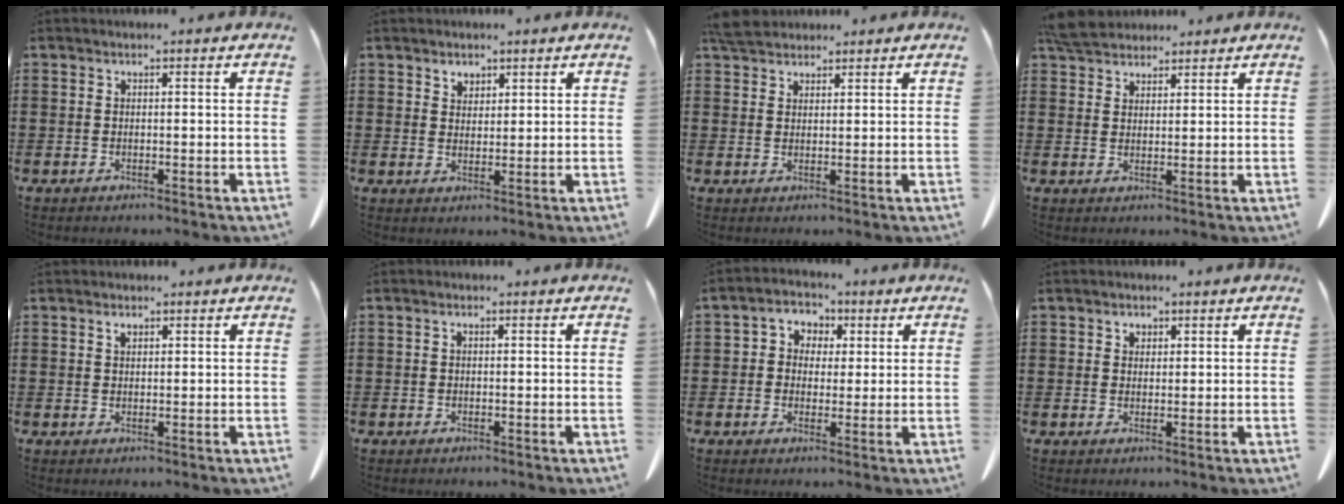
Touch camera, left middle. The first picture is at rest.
{"total": 2.1, "force": [1.7, 1.1, 0.3], "torque": [-0.002, -0.002, 0.033]}
{"total": 3.8, "force": [3.4, 1.1, 1.1], "torque": [-0.032, 0.000, 0.068]}
{"total": 4.8, "force": [4.5, 1.4, 1.2], "torque": [-0.038, -0.003, 0.089]}
{"total": 1.1, "force": [0.7, 0.5, 0.7], "torque": [-0.009, -0.002, 0.012]}
{"total": 0.6, "force": [-0.1, 0.3, 0.4], "torque": [-0.011, 0.000, -0.001]}
{"total": 3.5, "force": [0.7, 3.2, 1.0], "torque": [-0.039, 0.011, 0.008]}
{"total": 1.3, "force": [0.8, 0.9, 0.5], "torque": [-0.013, 0.003, 0.017]}